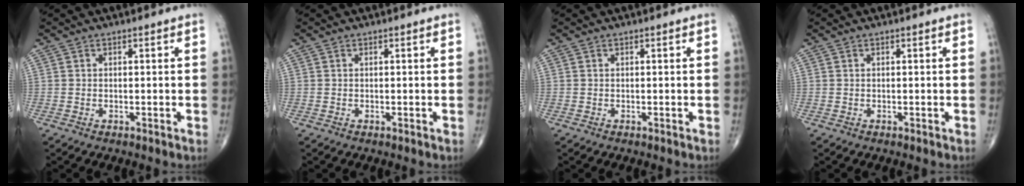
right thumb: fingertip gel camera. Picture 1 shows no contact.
{"total": 0.0}
{"total": 0.0}
{"total": 0.0}